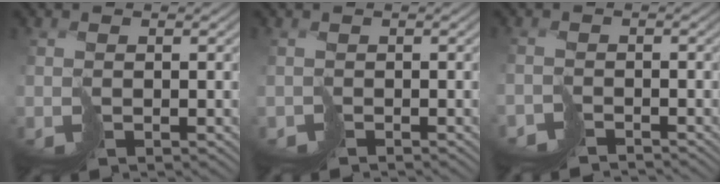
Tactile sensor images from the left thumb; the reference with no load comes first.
{"total": 1.3, "force": [-0.9, 0.8, -0.3], "torque": [0.010, -0.007, -0.026]}
{"total": 2.9, "force": [-2.9, 0.6, -0.3], "torque": [0.020, -0.005, -0.062]}